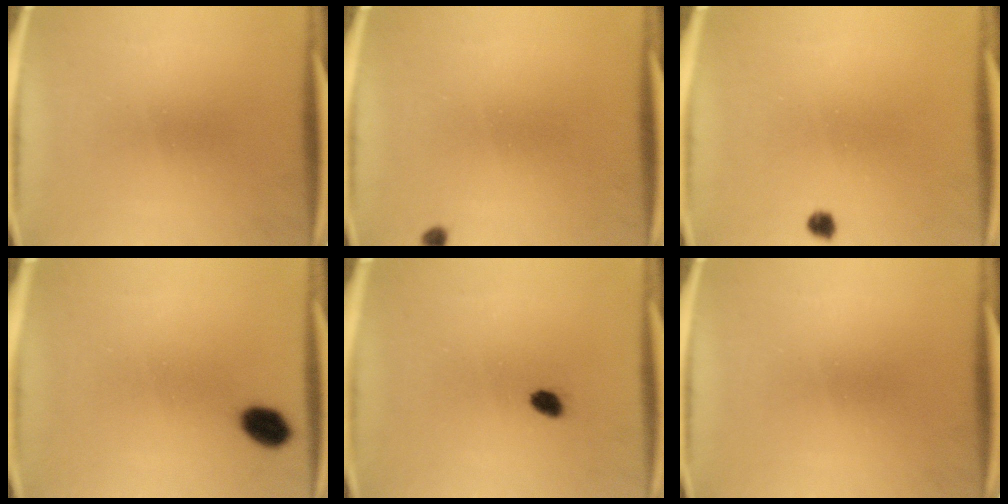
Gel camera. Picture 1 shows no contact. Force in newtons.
{"total": 0.8}
{"total": 1.4}
{"total": 5.2}
{"total": 2.0}
{"total": 0.0}